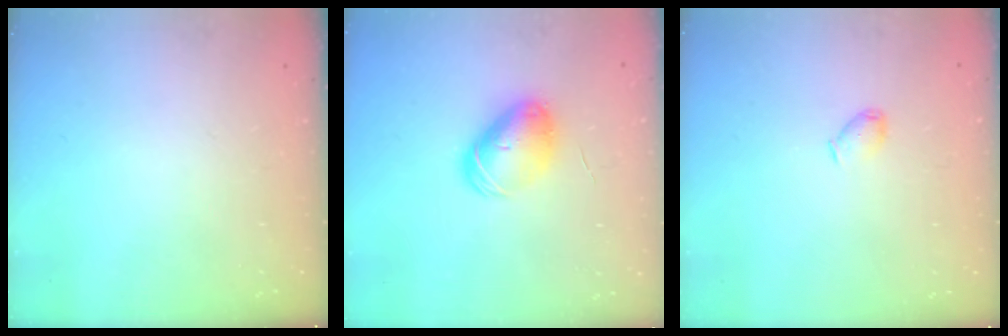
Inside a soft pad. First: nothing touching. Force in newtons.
{"total": 9.2, "press": 9.0, "slide": 1.7}
{"total": 3.9, "press": 3.9, "slide": 0.8}